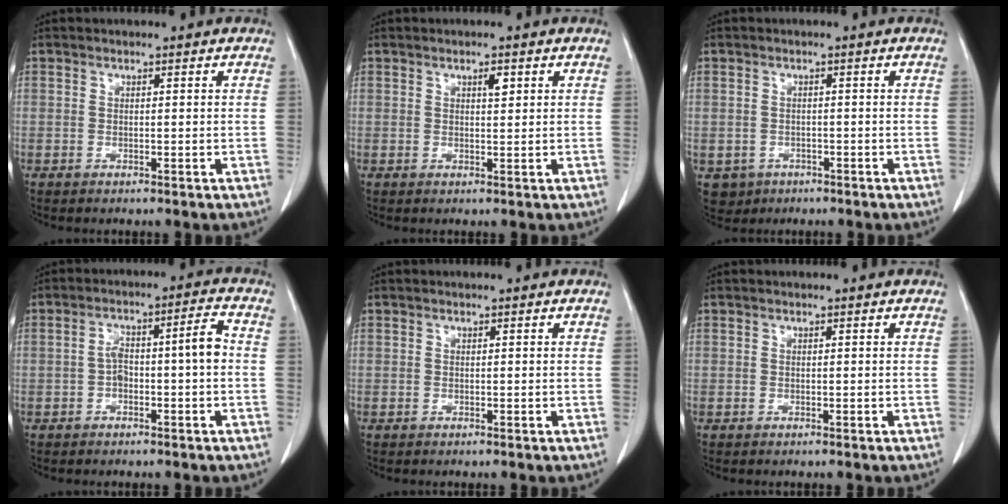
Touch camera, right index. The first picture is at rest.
{"total": 1.5, "force": [0.7, 0.5, 1.3], "torque": [-0.021, -0.001, 0.010]}
{"total": 3.4, "force": [-1.6, 3.0, 0.5], "torque": [-0.009, 0.003, -0.019]}
{"total": 6.1, "force": [-0.9, 1.3, 5.9], "torque": [-0.102, 0.029, -0.014]}
{"total": 0.0}
{"total": 0.0}